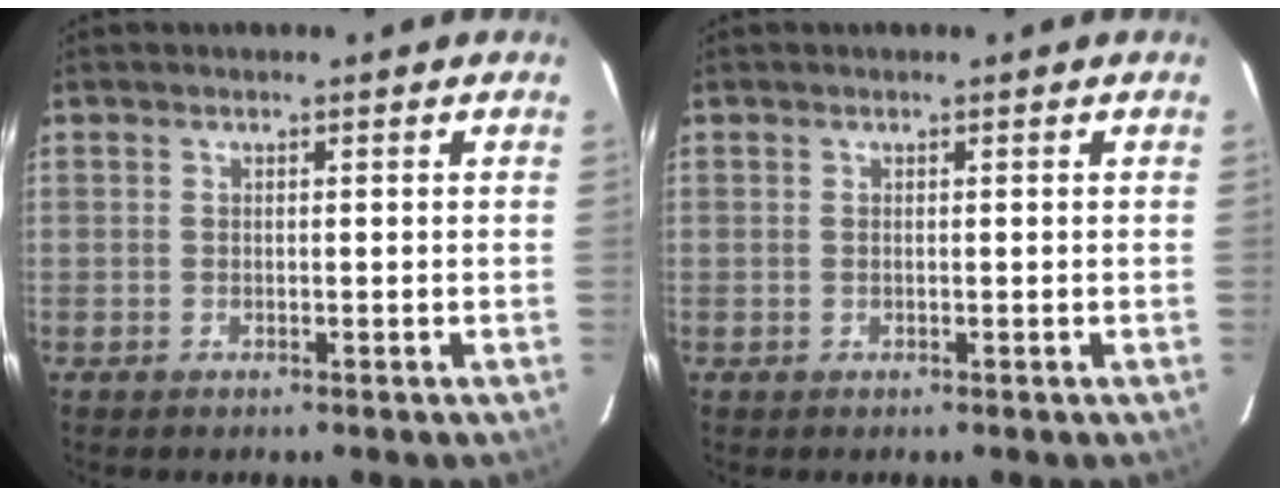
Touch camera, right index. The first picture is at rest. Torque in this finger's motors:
{"motor_torque": [0.00, 0.00, 0.02, 0.00]}